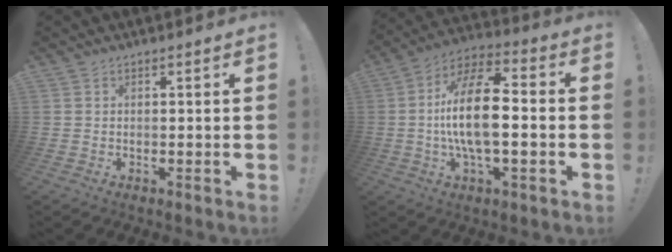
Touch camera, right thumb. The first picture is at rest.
{"total": 17.7, "force": [-1.2, 6.7, 16.3], "torque": [-0.304, 0.007, -0.027]}